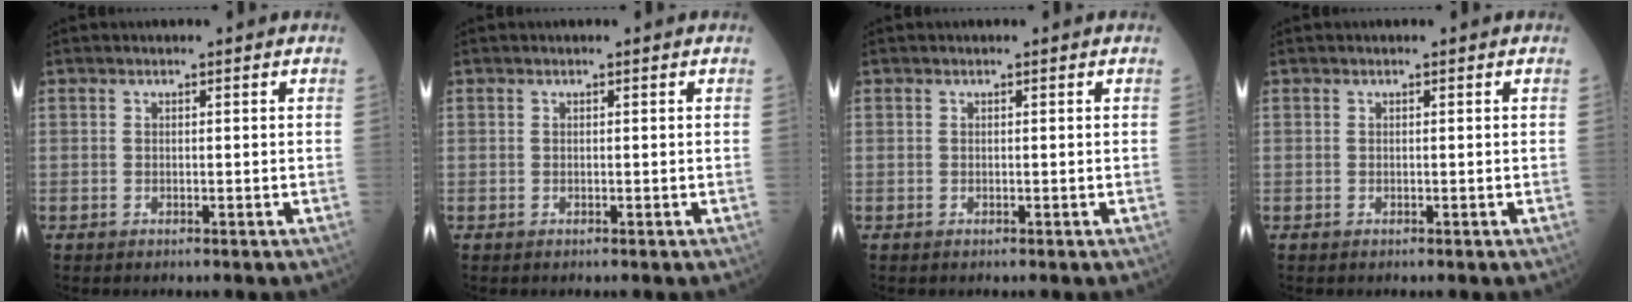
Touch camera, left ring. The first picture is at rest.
{"total": 0.0}
{"total": 0.0}
{"total": 0.0}